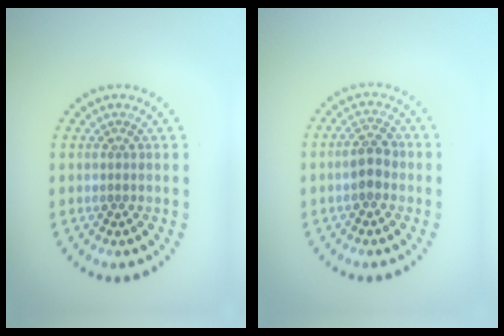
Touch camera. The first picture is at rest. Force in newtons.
{"total": 2.3, "press": 2.3, "slide": 0.5}